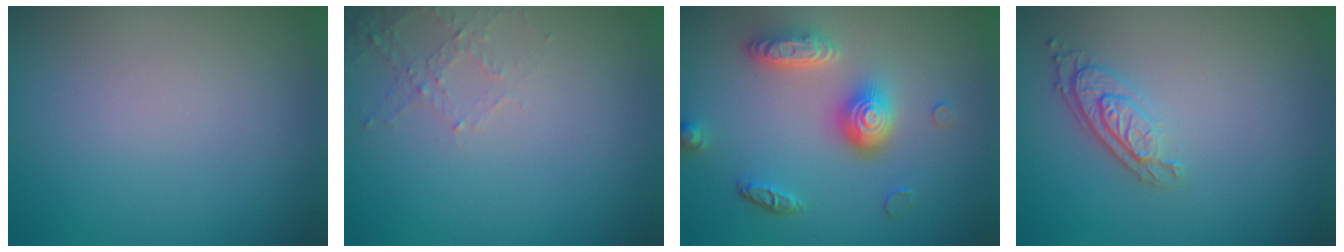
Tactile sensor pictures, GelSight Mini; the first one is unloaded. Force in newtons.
{"total": 1.8, "press": 1.7, "slide": 0.5}
{"total": 4.7, "press": 3.6, "slide": 3.0}
{"total": 2.9, "press": 2.2, "slide": 1.9}